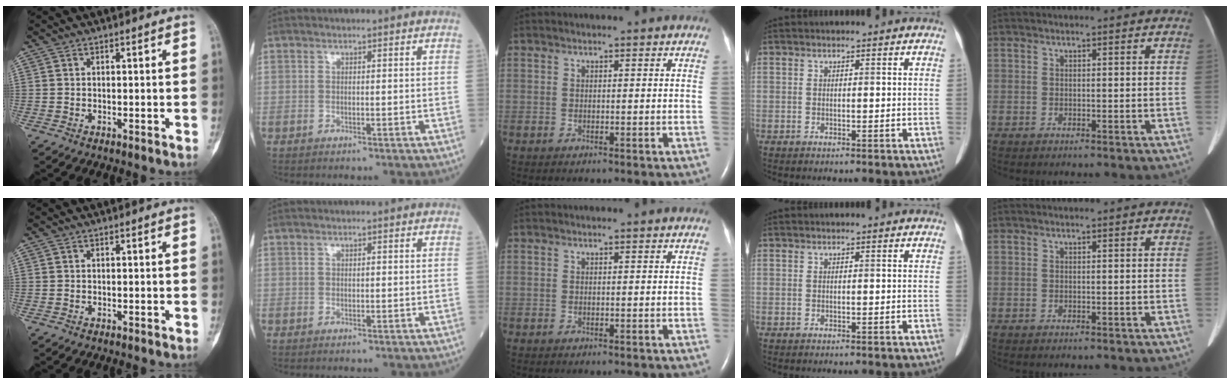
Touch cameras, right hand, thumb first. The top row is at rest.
{"index": {"total": 0.5, "force": [0.0, 0.3, 0.4], "torque": [-0.009, 0.000, 0.000]}}